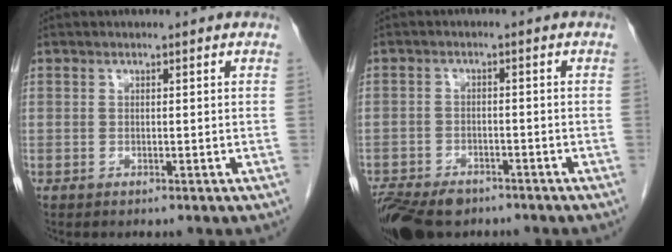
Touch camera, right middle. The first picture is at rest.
{"total": 11.2, "force": [-8.0, 5.7, 5.3], "torque": [-0.117, -0.013, -0.125]}